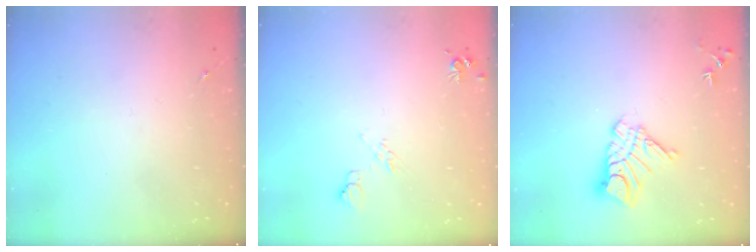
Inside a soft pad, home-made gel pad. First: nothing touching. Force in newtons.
{"total": 6.4, "press": 6.3, "slide": 1.1}
{"total": 11.1, "press": 11.0, "slide": 1.0}